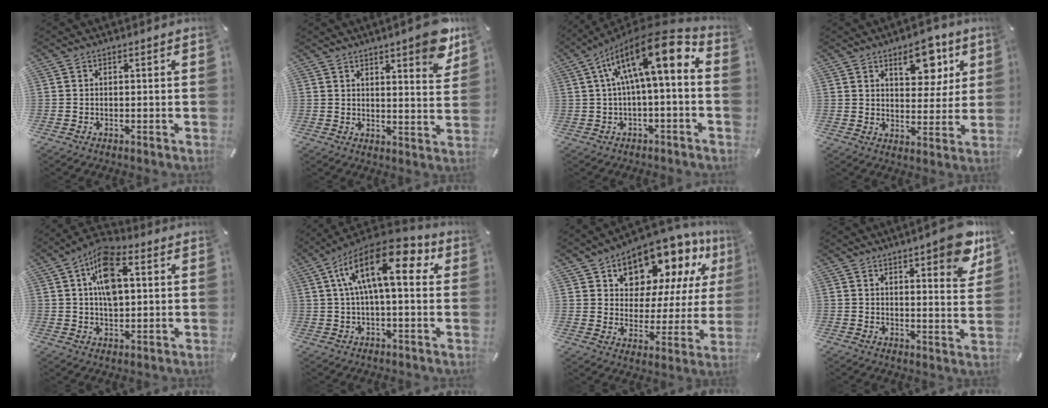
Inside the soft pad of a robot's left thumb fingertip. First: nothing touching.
{"total": 8.4, "force": [6.0, 2.2, 5.4], "torque": [-0.062, -0.040, 0.098]}
{"total": 18.4, "force": [4.6, 6.7, 16.5], "torque": [-0.271, -0.021, 0.070]}
{"total": 10.9, "force": [5.9, 6.2, 6.8], "torque": [-0.071, -0.026, 0.094]}
{"total": 10.8, "force": [2.7, 6.1, 8.6], "torque": [-0.154, 0.002, 0.046]}
{"total": 17.4, "force": [5.1, 6.7, 15.1], "torque": [-0.274, -0.022, 0.079]}
{"total": 13.6, "force": [11.1, 6.8, 3.8], "torque": [-0.070, -0.103, 0.193]}
{"total": 9.7, "force": [6.5, 2.8, 6.6], "torque": [-0.076, -0.043, 0.107]}